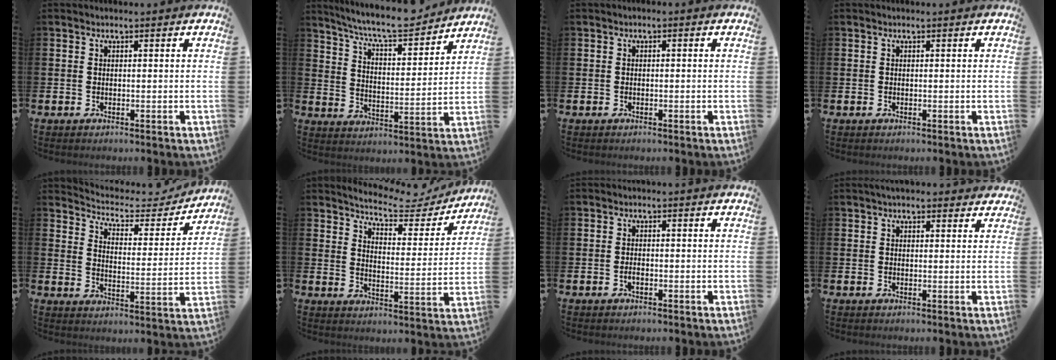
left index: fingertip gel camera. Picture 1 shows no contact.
{"total": 8.7, "force": [8.1, 1.1, 2.8], "torque": [-0.075, -0.055, 0.141]}
{"total": 0.6, "force": [-0.5, 0.2, 0.2], "torque": [-0.010, 0.001, -0.009]}
{"total": 0.0}
{"total": 5.1, "force": [4.7, 1.8, 1.2], "torque": [-0.041, -0.040, 0.071]}
{"total": 6.1, "force": [5.8, 1.4, 1.5], "torque": [-0.038, -0.048, 0.091]}
{"total": 1.0, "force": [-0.4, 0.4, 0.8], "torque": [-0.019, 0.001, -0.007]}
{"total": 2.4, "force": [2.2, 0.8, 0.6], "torque": [-0.013, -0.002, 0.040]}